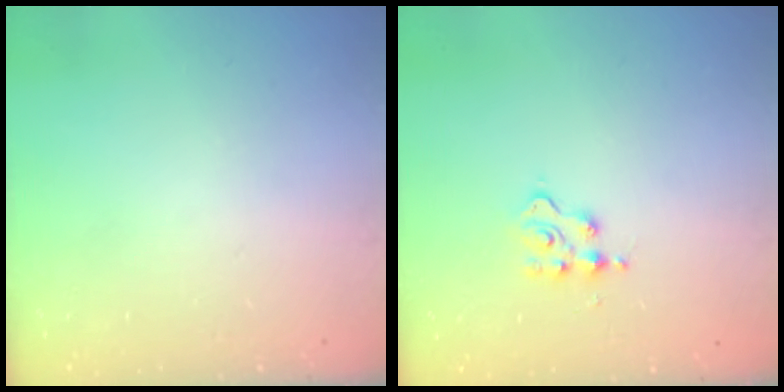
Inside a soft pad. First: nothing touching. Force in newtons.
{"total": 3.3, "press": 3.2, "slide": 0.5}